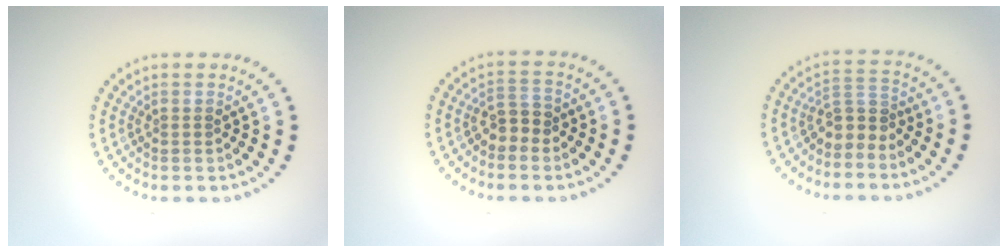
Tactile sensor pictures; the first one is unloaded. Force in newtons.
{"total": 2.0, "press": 1.8, "slide": 0.7}
{"total": 2.4, "press": 1.7, "slide": 1.7}